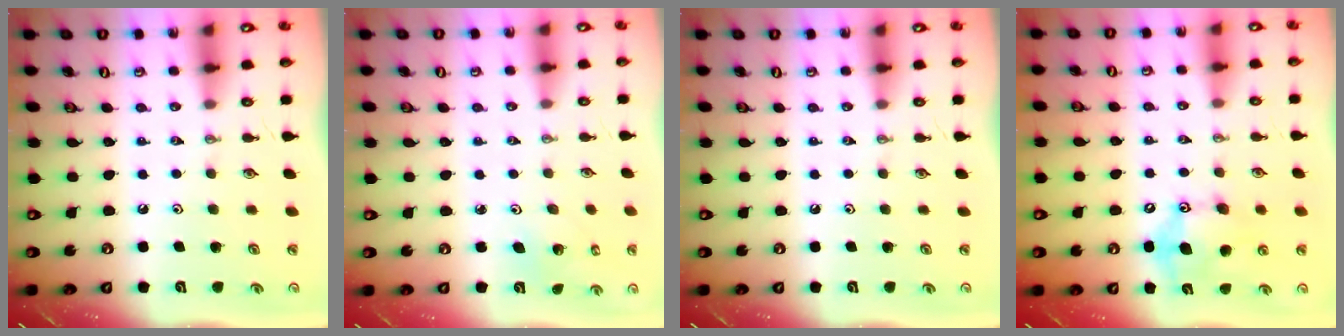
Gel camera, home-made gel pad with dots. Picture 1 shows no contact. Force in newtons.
{"total": 2.2, "press": 2.2, "slide": 0.2}
{"total": 0.0}
{"total": 12.0, "press": 12.0, "slide": 0.3}